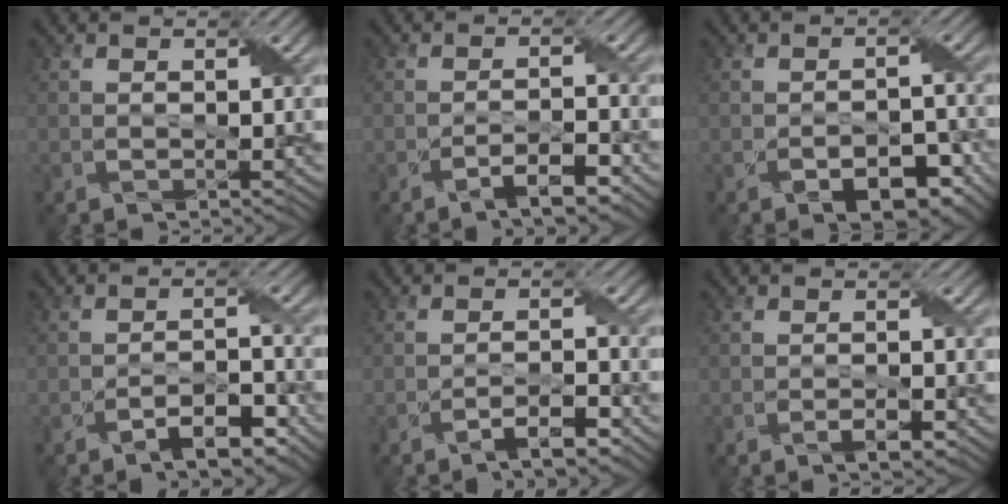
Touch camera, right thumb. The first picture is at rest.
{"total": 3.6, "force": [-2.5, 0.6, 2.5], "torque": [-0.045, 0.009, -0.046]}
{"total": 5.5, "force": [-2.8, 2.9, 3.7], "torque": [-0.051, -0.008, -0.036]}
{"total": 4.3, "force": [-3.1, 1.3, 2.7], "torque": [-0.042, 0.010, -0.051]}
{"total": 3.0, "force": [-2.3, 0.5, 1.9], "torque": [-0.036, 0.009, -0.042]}
{"total": 1.6, "force": [-1.0, 0.3, 1.3], "torque": [-0.022, 0.003, -0.016]}